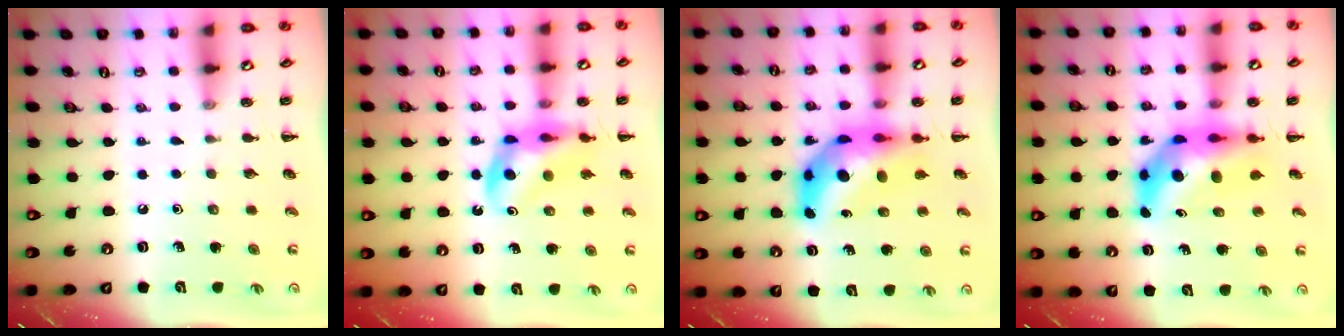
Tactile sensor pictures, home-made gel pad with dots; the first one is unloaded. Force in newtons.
{"total": 11.2, "press": 10.7, "slide": 3.1}
{"total": 10.5, "press": 10.0, "slide": 3.2}
{"total": 9.5, "press": 9.0, "slide": 3.1}